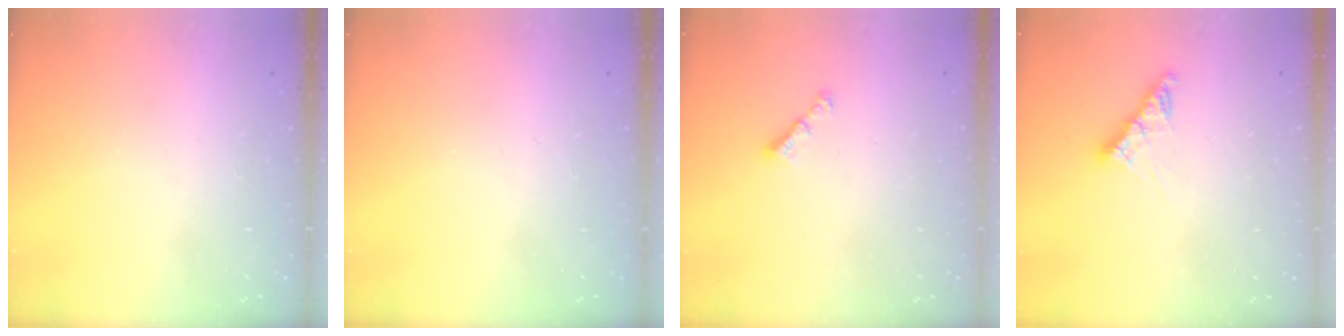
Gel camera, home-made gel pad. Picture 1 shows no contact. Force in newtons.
{"total": 0.0}
{"total": 3.1, "press": 3.1, "slide": 0.1}
{"total": 7.9, "press": 7.8, "slide": 0.6}